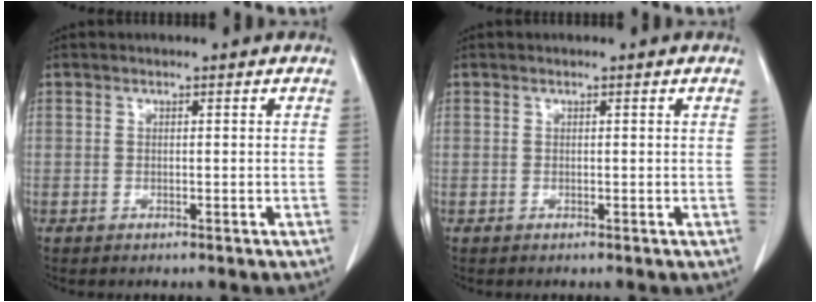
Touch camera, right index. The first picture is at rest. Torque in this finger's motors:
{"motor_torque": [-0.08, 0.06, 0.03, -0.01]}